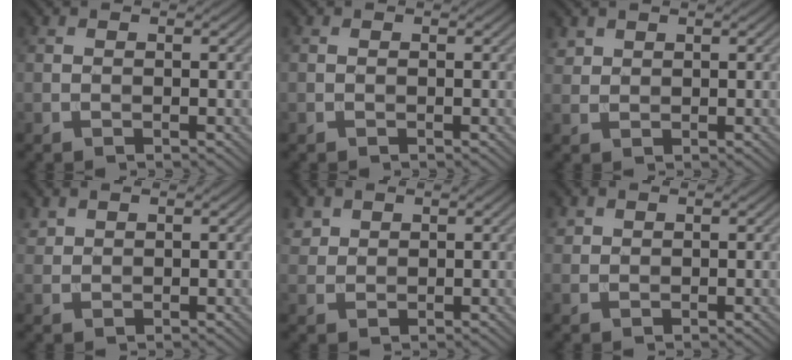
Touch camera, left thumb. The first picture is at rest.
{"total": 0.0}
{"total": 1.5, "force": [1.2, 0.8, 0.3], "torque": [-0.011, 0.001, 0.030]}
{"total": 1.4, "force": [1.3, 0.5, 0.4], "torque": [-0.014, 0.004, 0.033]}
{"total": 2.0, "force": [1.5, 1.2, 0.5], "torque": [-0.017, 0.001, 0.036]}
{"total": 1.1, "force": [0.9, 0.6, 0.2], "torque": [-0.009, 0.001, 0.023]}